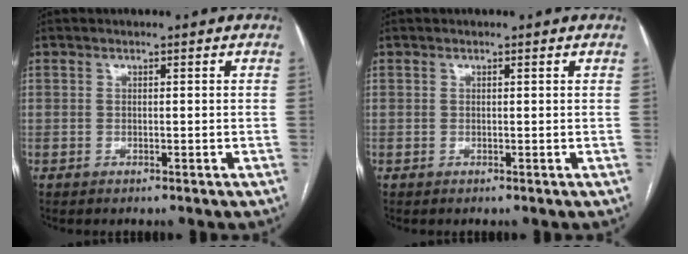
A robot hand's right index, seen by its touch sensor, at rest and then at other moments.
{"total": 0.0}